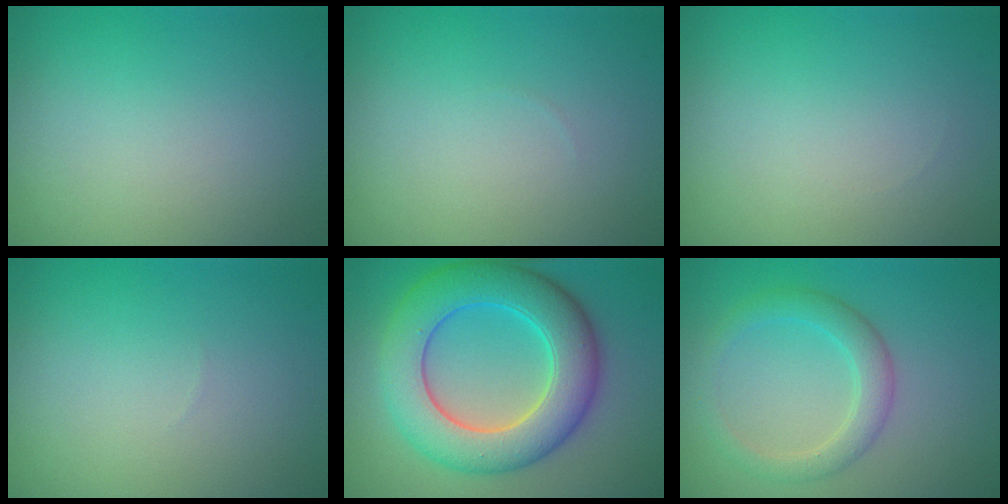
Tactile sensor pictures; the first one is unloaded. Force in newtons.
{"total": 0.0}
{"total": 0.0}
{"total": 0.0}
{"total": 9.4, "press": 9.4, "slide": 0.4}
{"total": 3.1, "press": 3.1, "slide": 0.2}